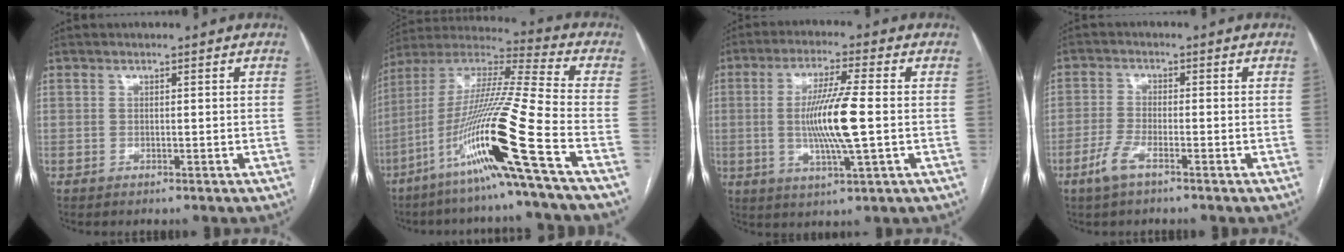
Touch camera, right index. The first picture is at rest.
{"total": 21.2, "force": [-9.4, -1.9, 18.9], "torque": [-0.386, -0.029, -0.185]}
{"total": 10.5, "force": [-0.5, 0.1, 10.5], "torque": [-0.202, -0.008, -0.012]}
{"total": 4.1, "force": [-2.6, 1.1, 3.0], "torque": [-0.073, -0.004, -0.054]}